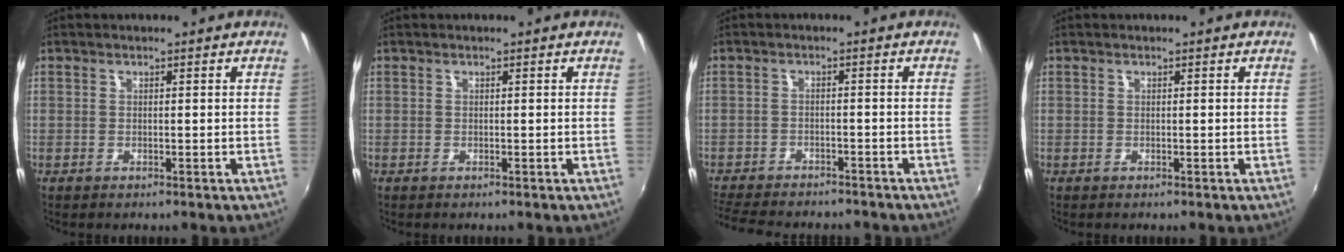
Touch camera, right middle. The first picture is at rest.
{"total": 0.0}
{"total": 11.7, "force": [-10.5, 2.8, 4.4], "torque": [-0.113, -0.023, -0.164]}
{"total": 0.0}